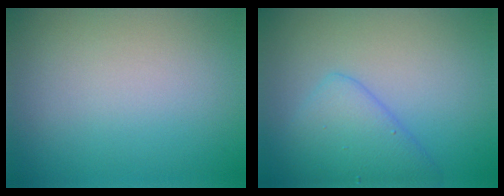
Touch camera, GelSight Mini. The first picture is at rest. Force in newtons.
{"total": 3.9, "press": 3.9, "slide": 0.3}